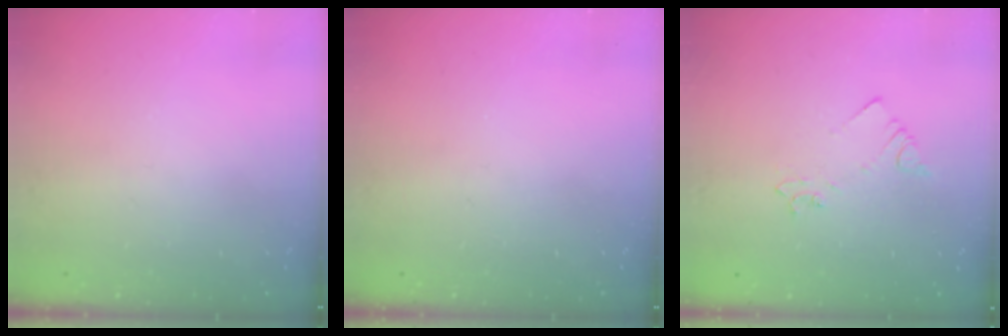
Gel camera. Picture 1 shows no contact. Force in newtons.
{"total": 0.0}
{"total": 2.5, "press": 2.5, "slide": 0.3}